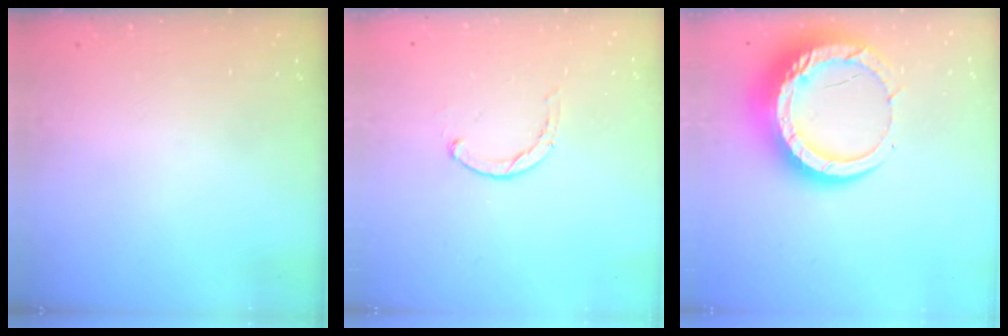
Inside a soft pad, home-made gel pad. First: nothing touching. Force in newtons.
{"total": 0.6, "press": 0.6, "slide": 0.2}
{"total": 17.1, "press": 17.0, "slide": 1.6}